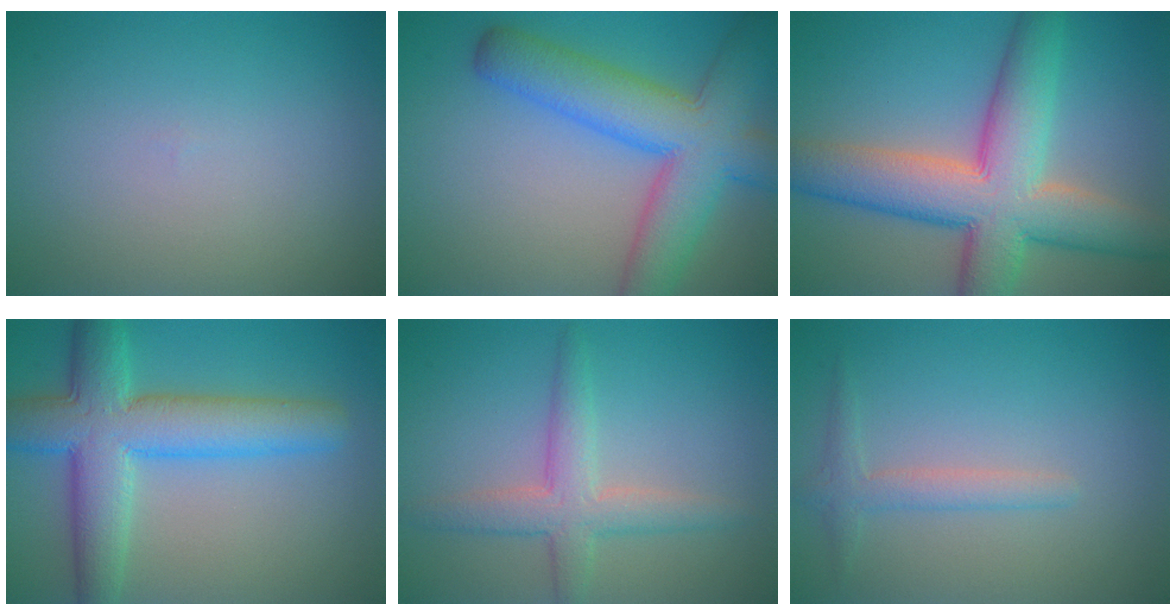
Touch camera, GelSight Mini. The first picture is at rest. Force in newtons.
{"total": 9.1, "press": 9.1, "slide": 0.4}
{"total": 10.6, "press": 10.6, "slide": 0.5}
{"total": 8.3, "press": 8.3, "slide": 0.3}
{"total": 3.7, "press": 3.7, "slide": 0.2}
{"total": 1.9, "press": 1.9, "slide": 0.0}